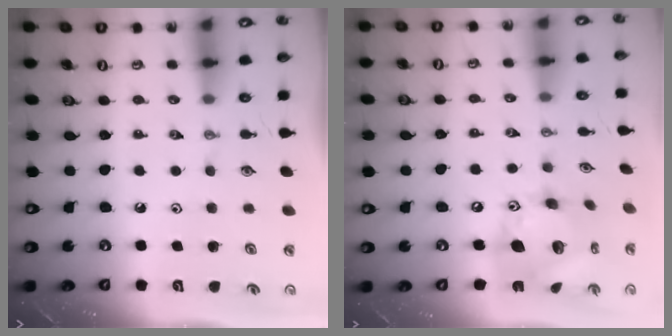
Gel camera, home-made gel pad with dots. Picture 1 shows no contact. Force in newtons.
{"total": 18.8, "press": 18.7, "slide": 2.2}